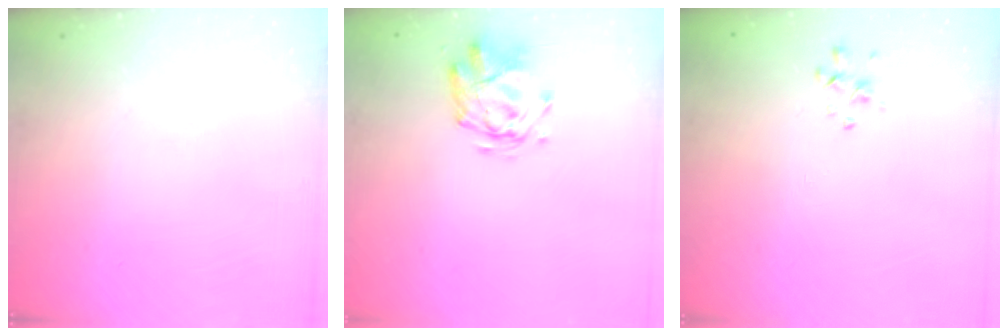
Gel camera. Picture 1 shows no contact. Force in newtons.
{"total": 2.7, "press": 2.4, "slide": 1.2}
{"total": 0.6, "press": 0.2, "slide": 0.5}